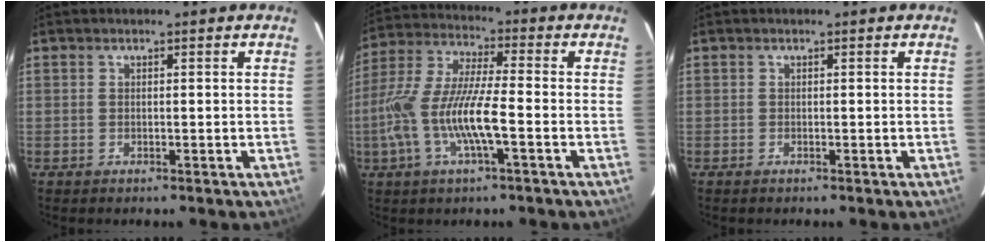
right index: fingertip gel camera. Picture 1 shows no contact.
{"total": 13.9, "force": [-4.0, 2.6, 13.1], "torque": [-0.272, -0.005, -0.077]}
{"total": 0.0}